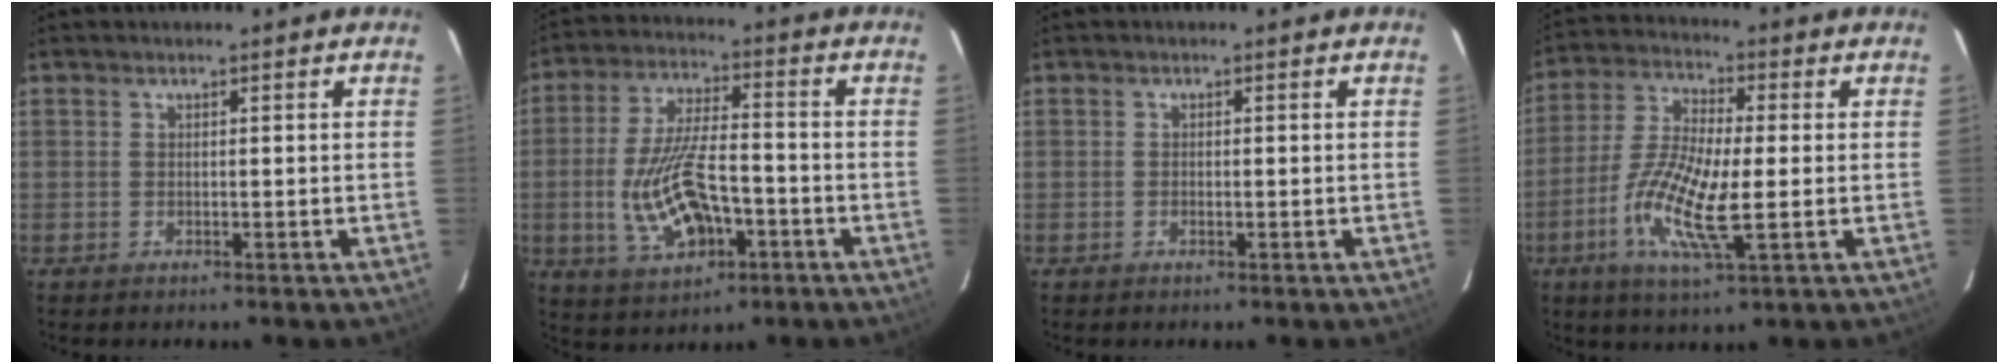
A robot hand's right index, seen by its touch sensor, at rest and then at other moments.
{"total": 14.1, "force": [-4.2, 6.1, 12.0], "torque": [-0.250, -0.003, -0.065]}
{"total": 0.5, "force": [-0.2, 0.3, 0.3], "torque": [-0.008, -0.001, -0.004]}
{"total": 12.5, "force": [-2.8, 3.0, 11.9], "torque": [-0.245, -0.009, -0.061]}